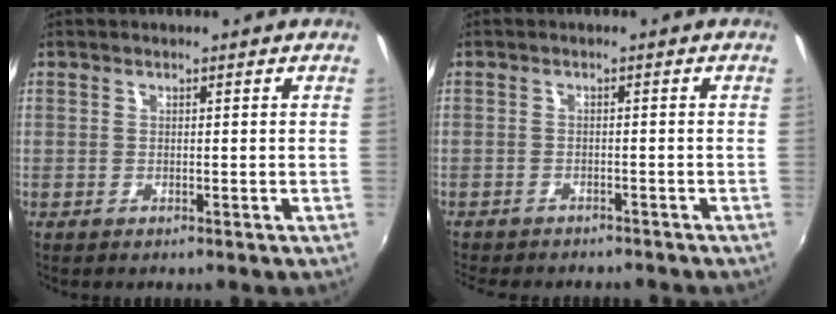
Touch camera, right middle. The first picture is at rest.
{"total": 6.8, "force": [-6.2, 1.9, 2.3], "torque": [-0.060, -0.018, -0.092]}